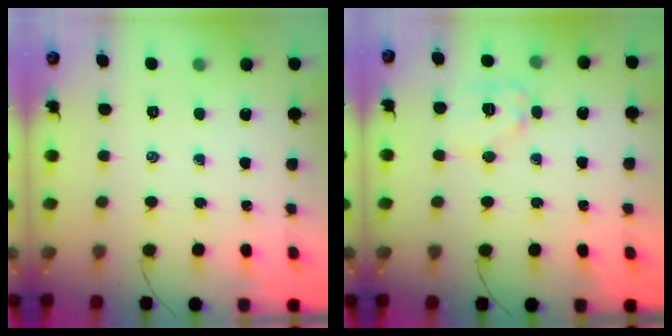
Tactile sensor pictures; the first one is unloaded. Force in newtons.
{"total": 10.1, "press": 10.1, "slide": 0.6}